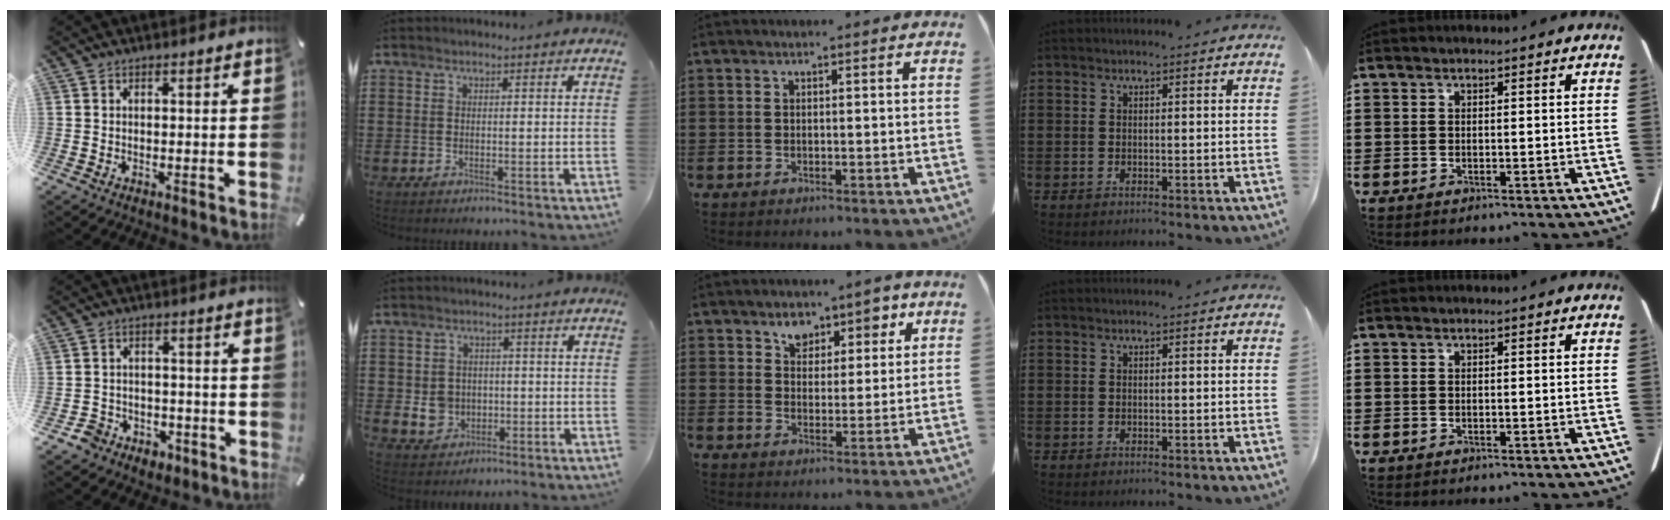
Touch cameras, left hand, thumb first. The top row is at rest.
{"thumb": {"total": 5.0, "force": [-2.6, 4.1, 1.0], "torque": [-0.028, 0.010, -0.049]}, "index": {"total": 4.1, "force": [-0.3, 3.8, 1.5], "torque": [-0.033, 0.005, -0.007]}, "middle": {"total": 5.1, "force": [3.5, 3.3, 1.5], "torque": [-0.036, 0.001, 0.060]}}